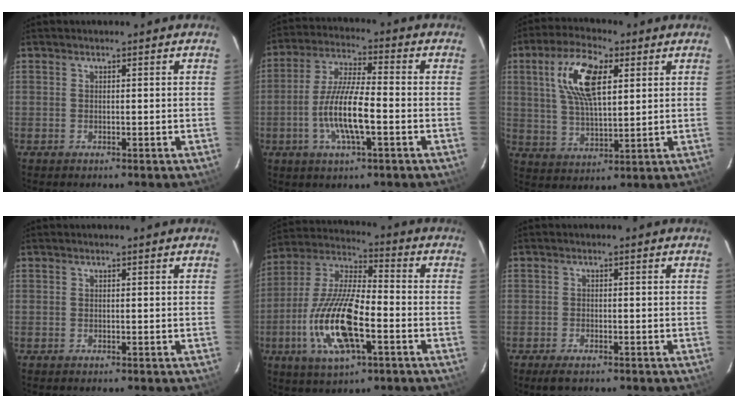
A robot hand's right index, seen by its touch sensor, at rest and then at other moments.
{"total": 11.2, "force": [-3.3, 2.3, 10.5], "torque": [-0.212, -0.002, -0.063]}
{"total": 12.2, "force": [4.2, 5.1, 10.2], "torque": [-0.197, 0.017, 0.080]}
{"total": 0.0}
{"total": 17.7, "force": [-5.7, 6.0, 15.6], "torque": [-0.326, -0.012, -0.110]}
{"total": 3.0, "force": [-2.2, 1.2, 1.7], "torque": [-0.040, -0.008, -0.039]}